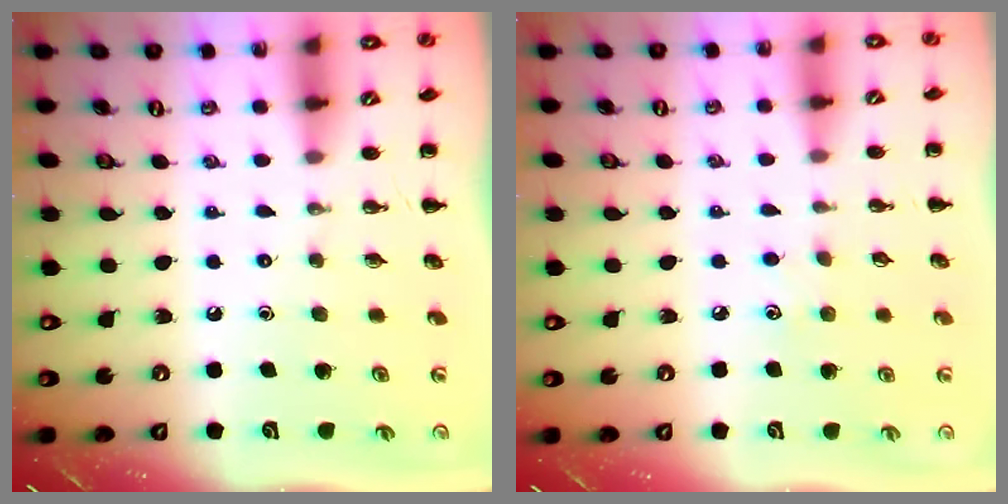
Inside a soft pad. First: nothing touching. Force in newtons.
{"total": 4.2, "press": 4.0, "slide": 1.0}